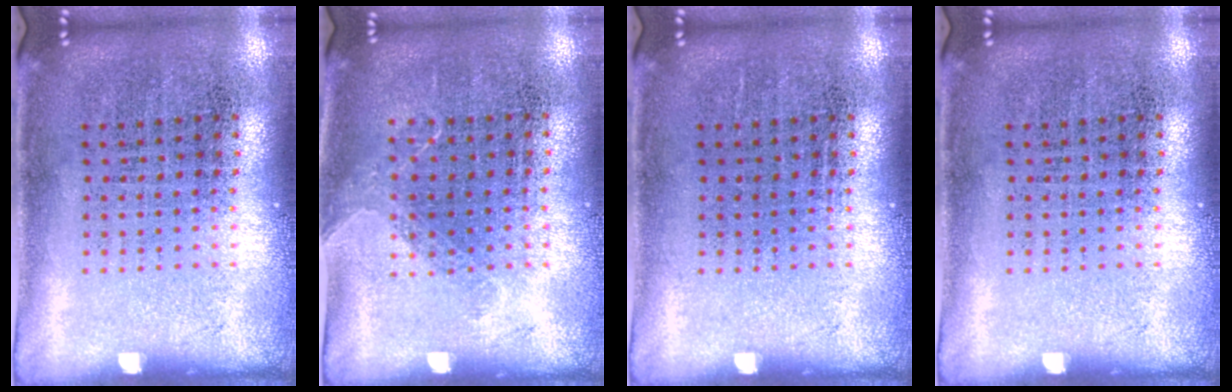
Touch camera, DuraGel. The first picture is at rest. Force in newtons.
{"total": 1.0, "press": 0.8, "slide": 0.6}
{"total": 0.0}
{"total": 0.0}